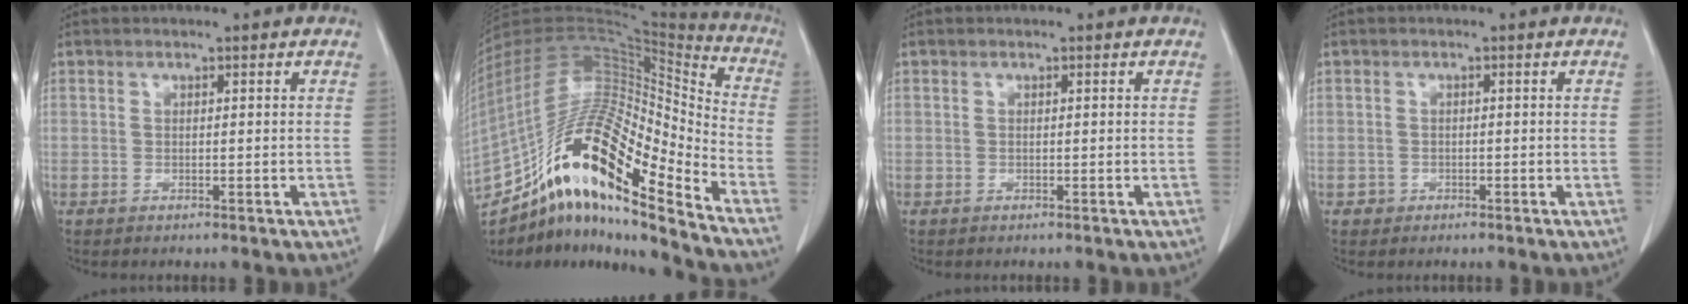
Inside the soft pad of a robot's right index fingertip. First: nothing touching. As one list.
[{"total": 26.4, "force": [-15.7, 5.2, 20.6], "torque": [-0.400, 0.002, -0.281]}, {"total": 0.0}, {"total": 1.0, "force": [-0.5, 0.9, 0.0], "torque": [-0.005, 0.003, -0.008]}]